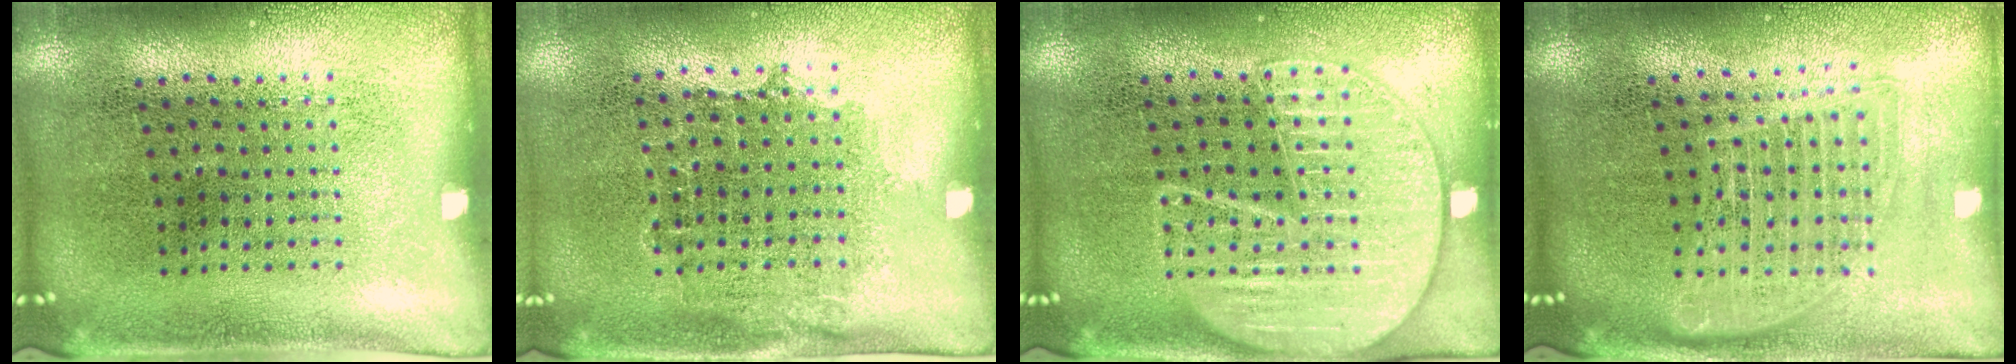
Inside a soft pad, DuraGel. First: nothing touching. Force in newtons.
{"total": 1.0, "press": 0.9, "slide": 0.5}
{"total": 1.9, "press": 1.9, "slide": 0.2}
{"total": 1.6, "press": 1.4, "slide": 0.8}